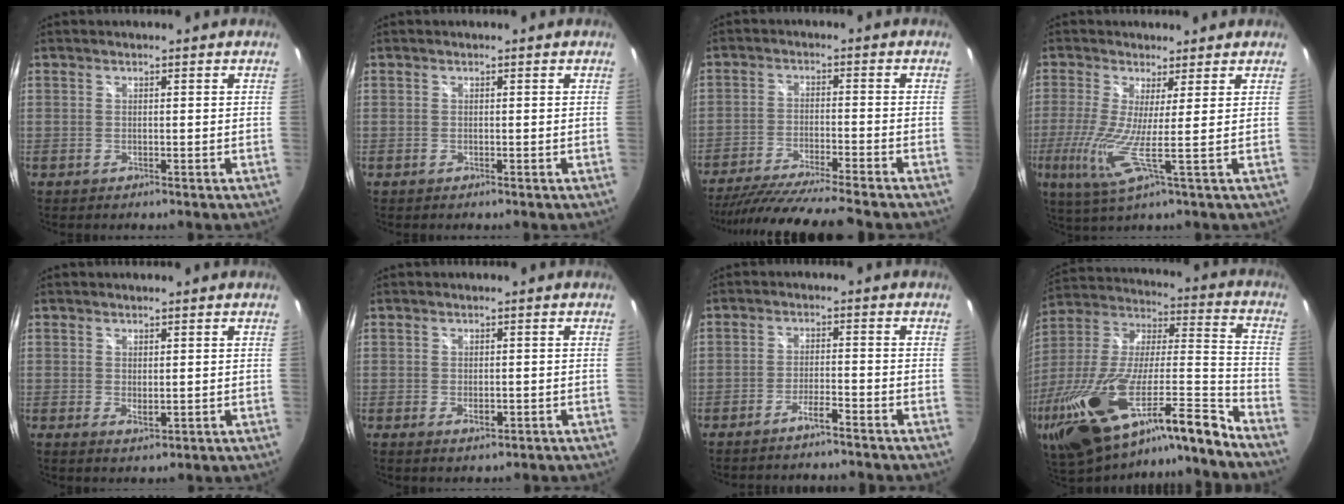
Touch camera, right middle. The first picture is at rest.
{"total": 0.0}
{"total": 15.0, "force": [-13.3, -0.9, 6.8], "torque": [-0.141, -0.025, -0.218]}
{"total": 7.3, "force": [-0.6, -1.0, 7.2], "torque": [-0.165, -0.017, -0.022]}
{"total": 1.8, "force": [0.1, 0.9, 1.6], "torque": [-0.025, -0.002, 0.004]}
{"total": 2.3, "force": [-1.0, 1.2, 1.7], "torque": [-0.027, -0.003, -0.013]}
{"total": 3.8, "force": [-3.5, -0.3, 1.5], "torque": [-0.048, 0.004, -0.058]}
{"total": 29.7, "force": [-20.0, 5.1, 21.3], "torque": [-0.369, -0.065, -0.336]}